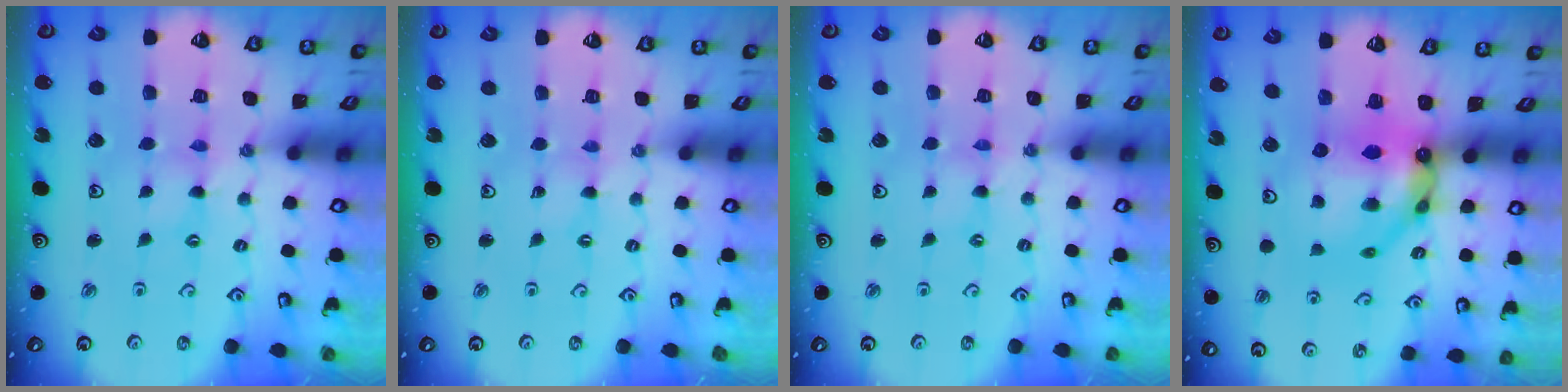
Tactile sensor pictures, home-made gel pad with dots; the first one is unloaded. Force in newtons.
{"total": 0.0}
{"total": 0.0}
{"total": 12.2, "press": 12.2, "slide": 0.9}